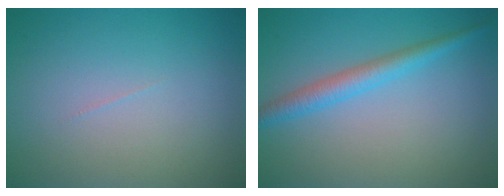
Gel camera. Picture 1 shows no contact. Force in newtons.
{"total": 2.7, "press": 2.7, "slide": 0.2}